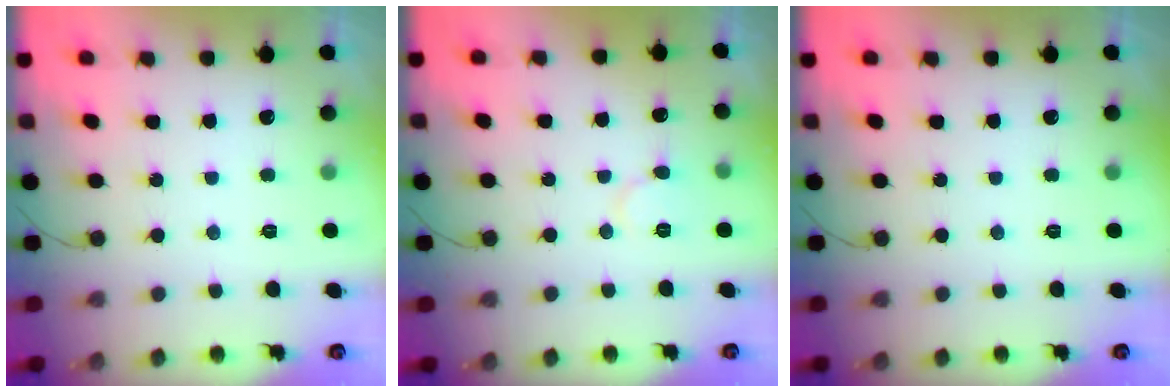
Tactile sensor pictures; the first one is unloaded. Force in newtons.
{"total": 6.1, "press": 6.1, "slide": 0.5}
{"total": 0.0}